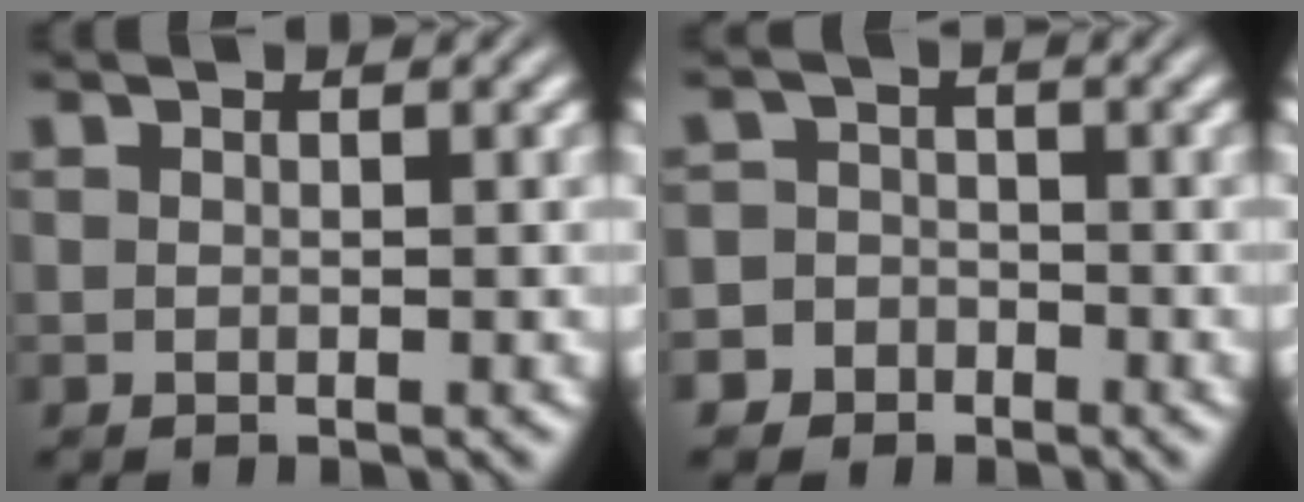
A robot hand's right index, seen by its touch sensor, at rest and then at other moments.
{"total": 5.2, "force": [-2.7, 4.4, 0.4], "torque": [-0.010, -0.015, -0.053]}